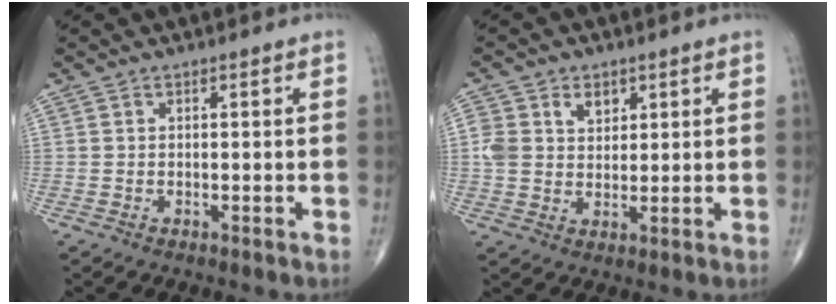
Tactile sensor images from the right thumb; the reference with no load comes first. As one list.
[{"total": 6.7, "force": [2.6, 5.0, 3.7], "torque": [-0.047, -0.008, 0.050]}]